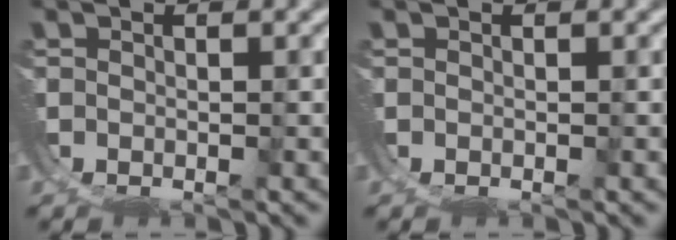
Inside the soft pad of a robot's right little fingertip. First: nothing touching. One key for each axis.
{"total": 0.0}